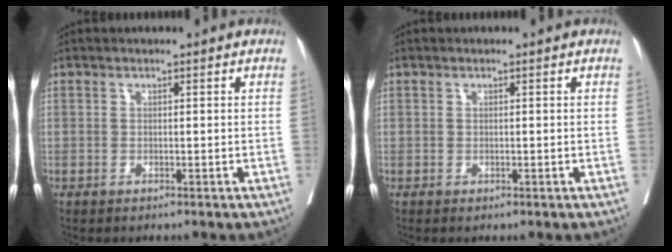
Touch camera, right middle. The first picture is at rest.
{"total": 0.0}